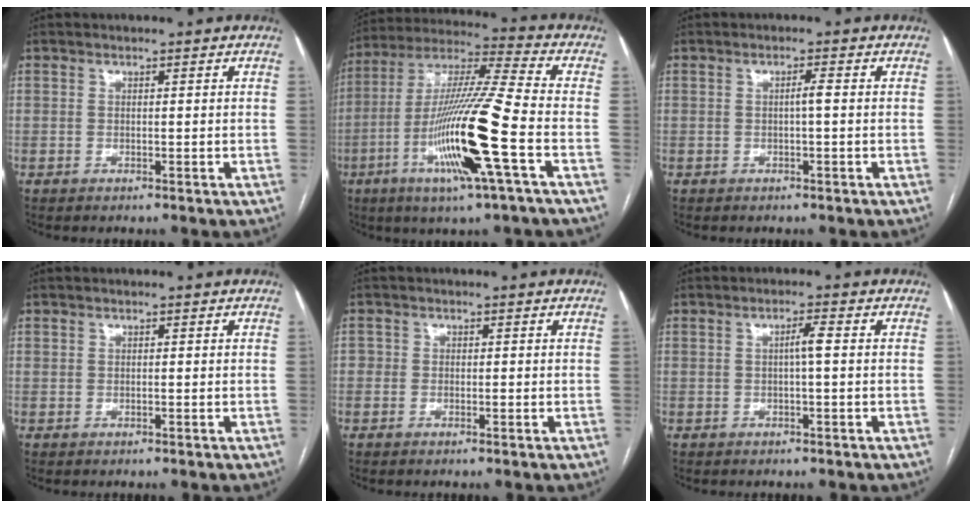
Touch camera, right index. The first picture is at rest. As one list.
[{"total": 18.5, "force": [-5.9, -0.3, 17.5], "torque": [-0.347, -0.016, -0.116]}, {"total": 1.3, "force": [-0.1, -0.1, 1.3], "torque": [-0.022, 0.002, -0.002]}, {"total": 0.0}, {"total": 1.4, "force": [-0.3, 1.1, 0.8], "torque": [-0.007, 0.003, -0.008]}, {"total": 2.1, "force": [0.0, 0.0, 2.1], "torque": [-0.035, 0.003, 0.001]}]